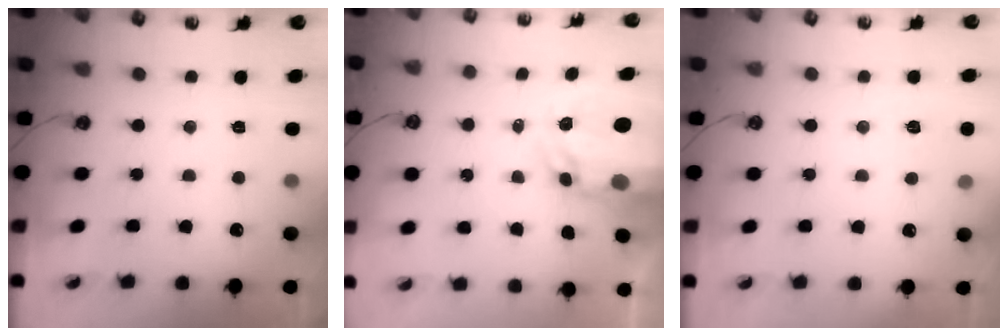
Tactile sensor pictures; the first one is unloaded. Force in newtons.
{"total": 7.6, "press": 7.6, "slide": 0.7}
{"total": 5.6, "press": 5.6, "slide": 0.5}